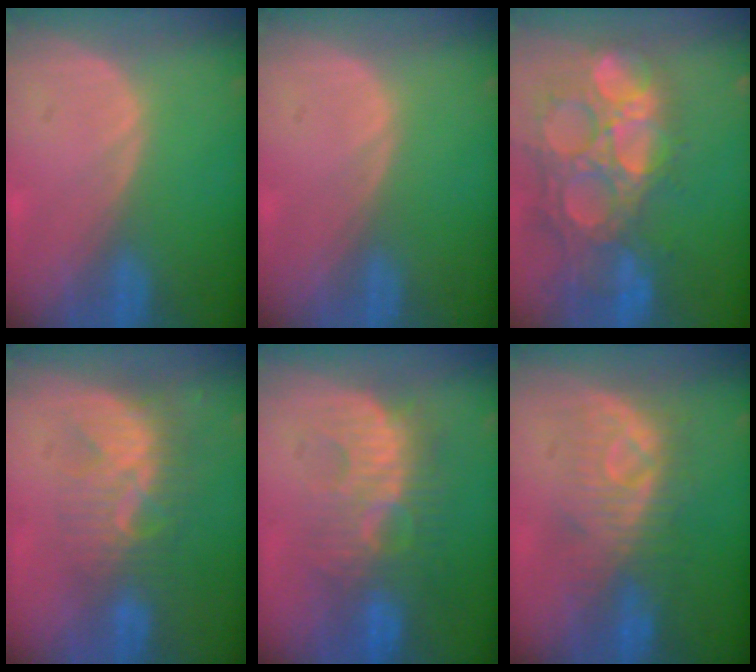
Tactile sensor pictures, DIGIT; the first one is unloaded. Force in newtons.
{"total": 0.0}
{"total": 15.0, "press": 12.4, "slide": 8.4}
{"total": 8.9, "press": 7.6, "slide": 4.5}
{"total": 9.0, "press": 8.9, "slide": 1.7}
{"total": 8.0, "press": 8.0, "slide": 0.6}